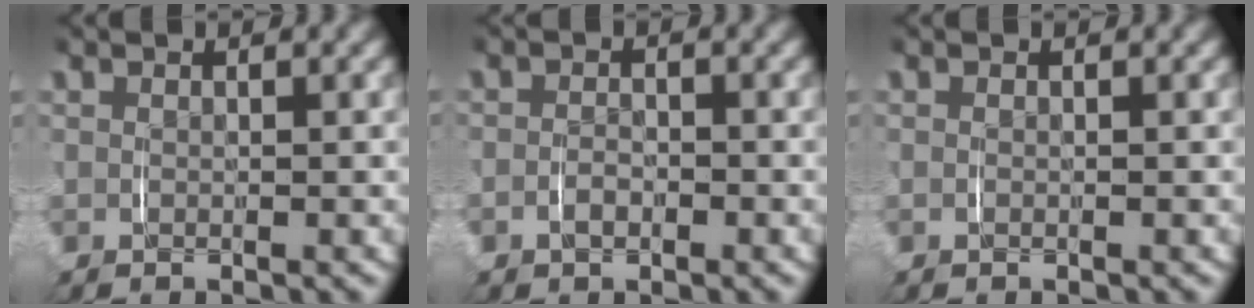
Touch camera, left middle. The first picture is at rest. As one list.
[{"total": 1.3, "force": [-0.7, 0.9, 0.6], "torque": [-0.011, 0.000, -0.015]}, {"total": 0.0}]